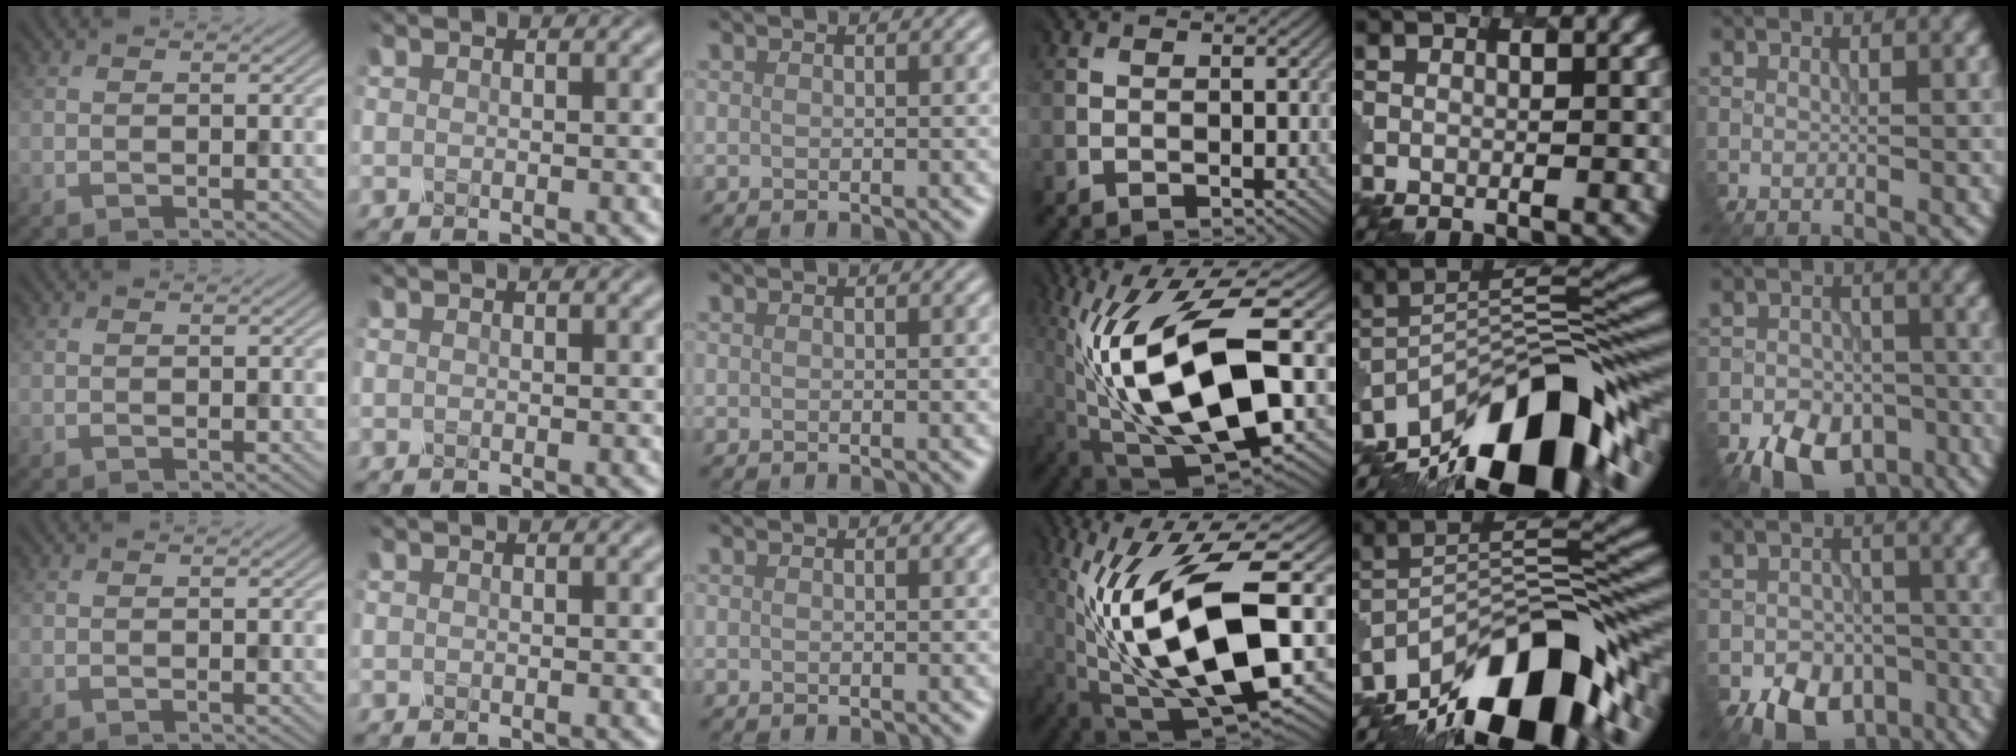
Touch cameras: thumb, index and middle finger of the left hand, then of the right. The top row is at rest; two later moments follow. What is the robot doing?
{"motion": "disassemble", "object": "battery cover"}